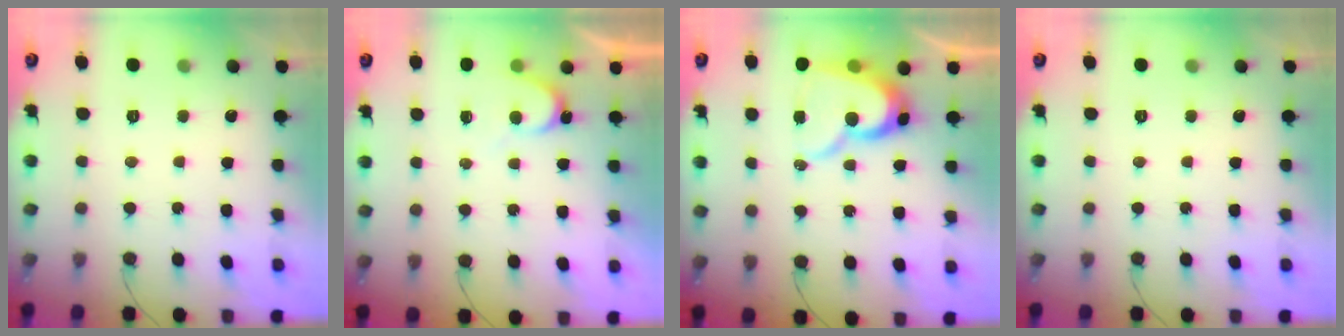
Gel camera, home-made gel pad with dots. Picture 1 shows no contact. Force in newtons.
{"total": 5.6, "press": 5.6, "slide": 0.4}
{"total": 13.1, "press": 13.0, "slide": 1.2}
{"total": 0.0}